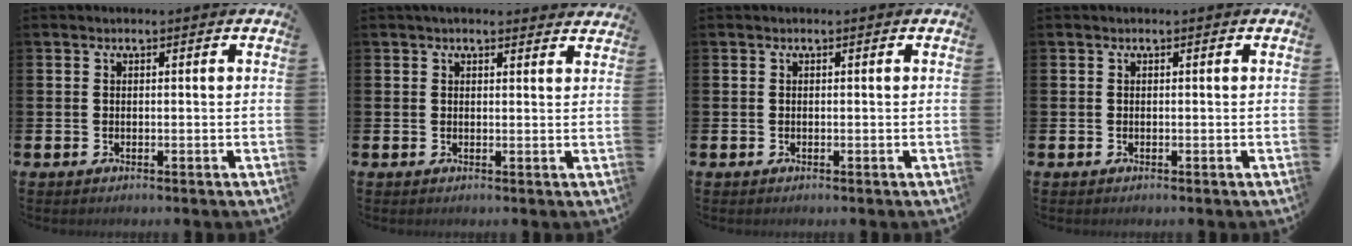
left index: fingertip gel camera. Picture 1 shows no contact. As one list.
[{"total": 2.2, "force": [2.1, 0.4, 0.4], "torque": [-0.010, -0.005, 0.039]}, {"total": 0.0}, {"total": 0.0}]